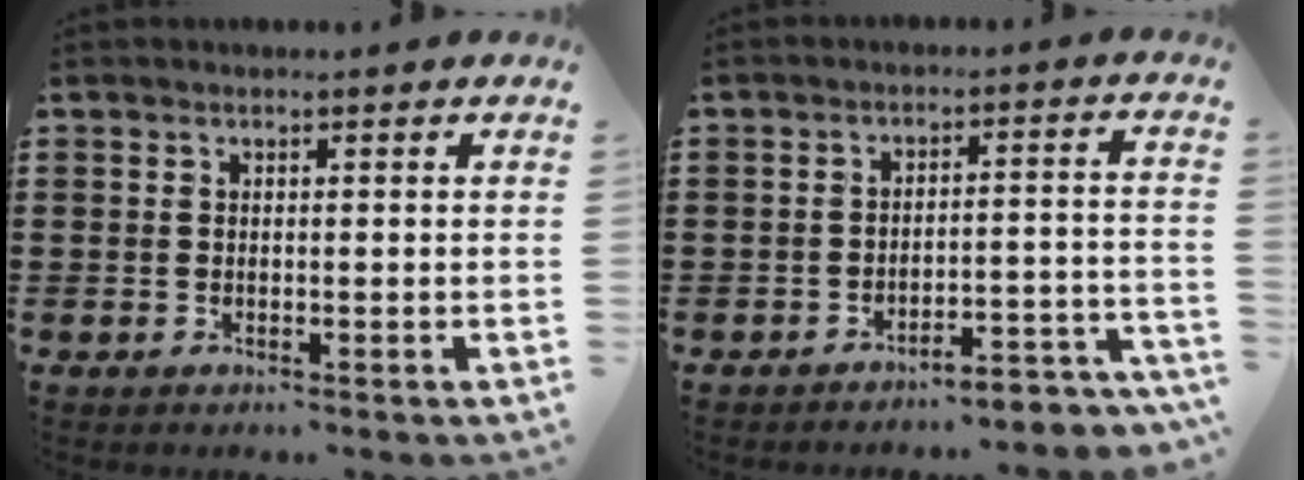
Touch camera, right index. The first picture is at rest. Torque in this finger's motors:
{"motor_torque": [-0.07, 0.14, -0.25, -0.19]}